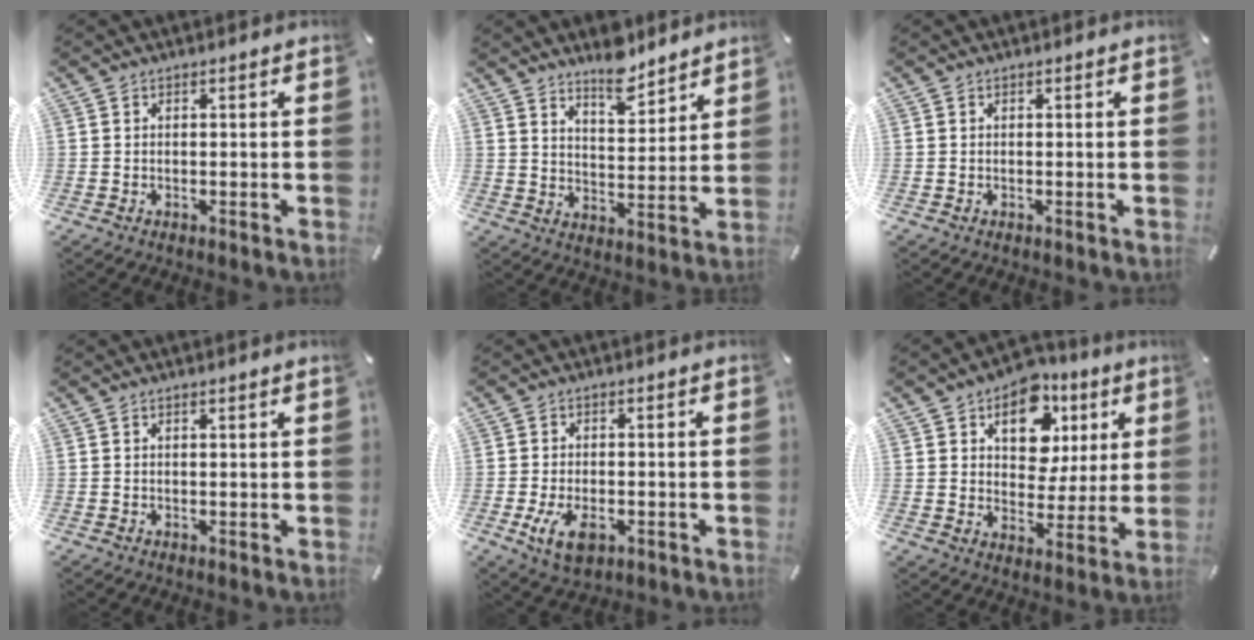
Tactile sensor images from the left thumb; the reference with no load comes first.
{"total": 9.0, "force": [7.9, 3.2, 2.9], "torque": [-0.036, -0.059, 0.141]}
{"total": 0.0}
{"total": 0.7, "force": [0.5, -0.1, 0.4], "torque": [-0.006, -0.003, 0.010]}
{"total": 6.3, "force": [-2.1, 3.7, 4.7], "torque": [-0.107, -0.005, -0.043]}
{"total": 13.1, "force": [6.5, 9.3, 6.5], "torque": [-0.092, -0.030, 0.114]}